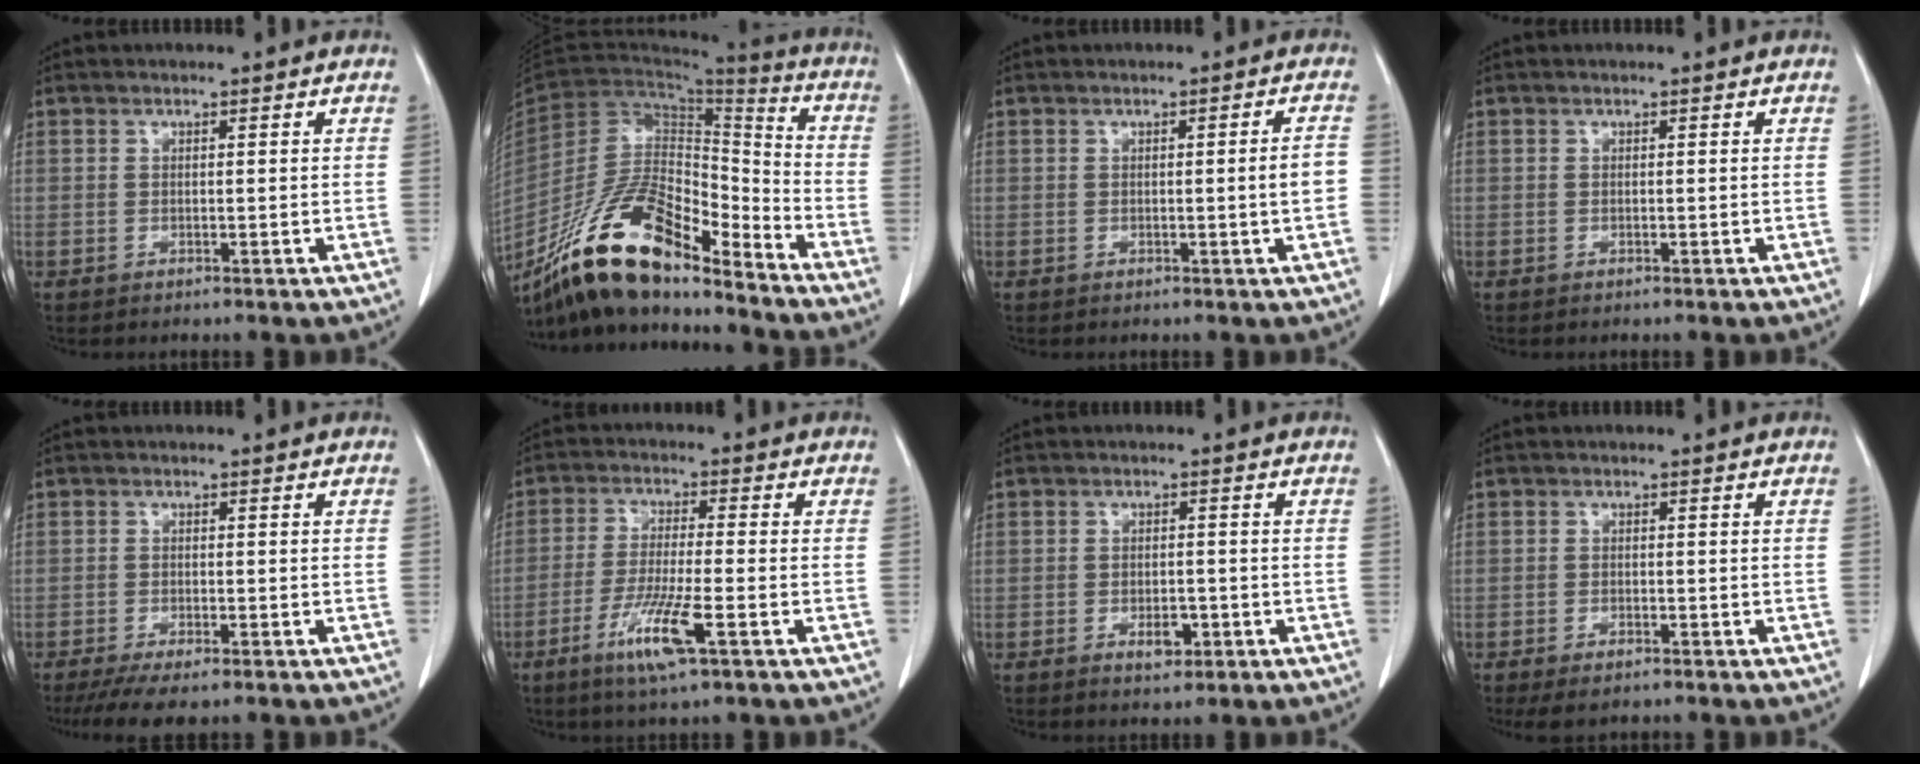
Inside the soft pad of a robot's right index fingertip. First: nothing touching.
{"total": 19.2, "force": [-14.6, 5.3, 11.2], "torque": [-0.215, 0.005, -0.267]}
{"total": 3.0, "force": [-0.4, -0.2, 3.0], "torque": [-0.040, -0.001, -0.005]}
{"total": 0.0}
{"total": 5.6, "force": [-4.2, 1.3, 3.5], "torque": [-0.055, -0.012, -0.068]}
{"total": 8.5, "force": [-4.1, 0.2, 7.5], "torque": [-0.150, -0.018, -0.076]}
{"total": 3.0, "force": [-1.3, 1.5, 2.3], "torque": [-0.033, 0.005, -0.012]}
{"total": 3.3, "force": [-2.4, 1.2, 1.9], "torque": [-0.037, -0.007, -0.034]}